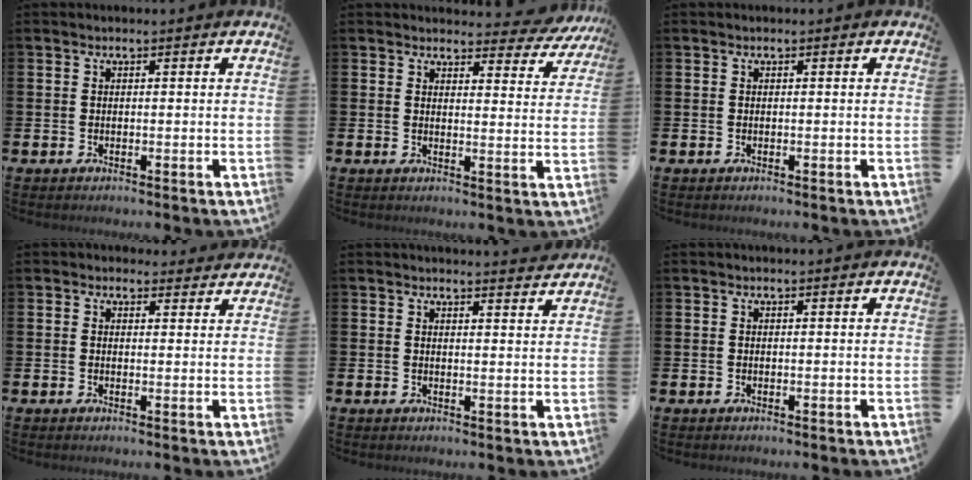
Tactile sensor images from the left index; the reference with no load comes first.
{"total": 3.1, "force": [2.9, 1.1, 0.7], "torque": [-0.006, -0.024, 0.045]}
{"total": 0.0}
{"total": 1.9, "force": [1.7, 0.8, 0.0], "torque": [0.011, -0.007, 0.027]}
{"total": 2.5, "force": [2.5, -0.1, -0.1], "torque": [0.006, -0.019, 0.043]}
{"total": 0.0}